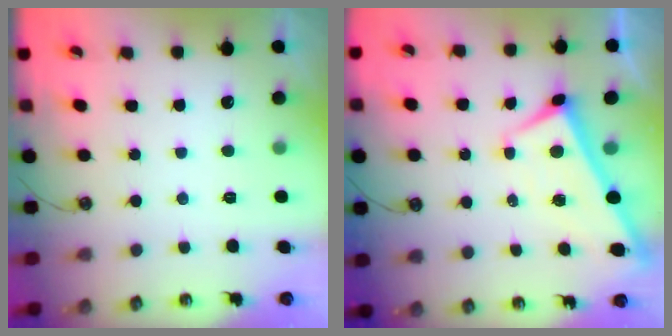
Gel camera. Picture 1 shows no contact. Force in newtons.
{"total": 2.3, "press": 2.3, "slide": 0.2}